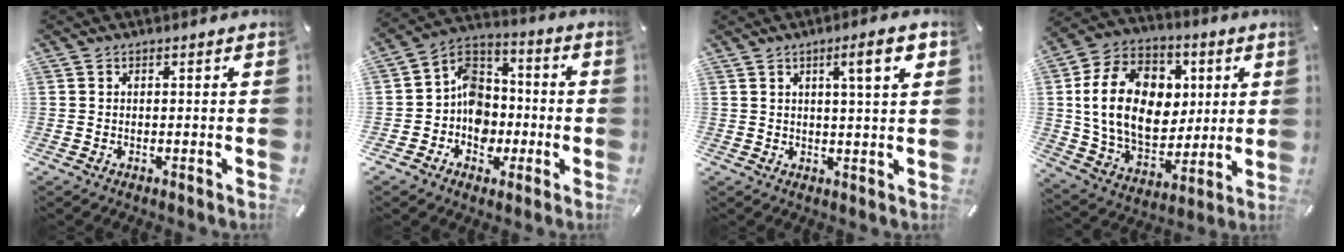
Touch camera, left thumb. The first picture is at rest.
{"total": 10.2, "force": [-3.1, 9.4, 2.7], "torque": [-0.053, 0.018, -0.054]}
{"total": 8.0, "force": [3.5, 1.2, 7.1], "torque": [-0.111, -0.006, 0.050]}
{"total": 20.0, "force": [2.8, 15.5, 12.3], "torque": [-0.243, 0.000, 0.057]}